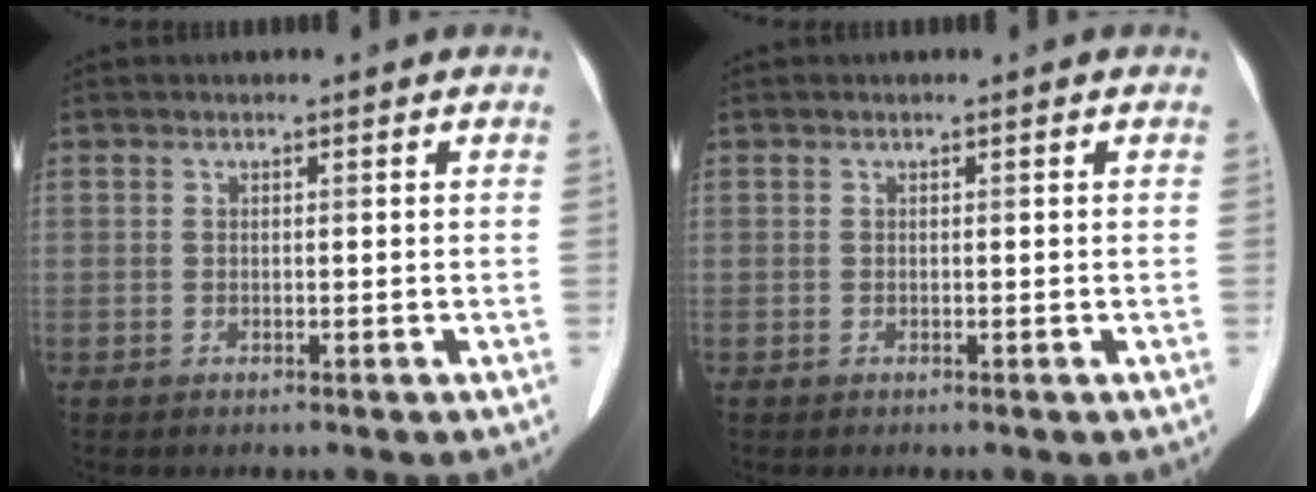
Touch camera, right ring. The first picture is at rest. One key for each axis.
{"total": 0.0}